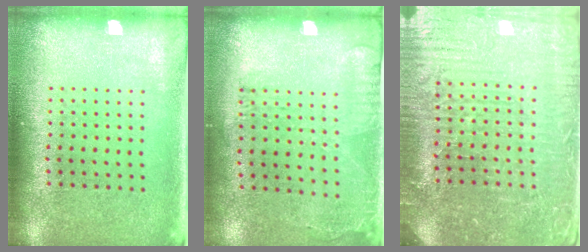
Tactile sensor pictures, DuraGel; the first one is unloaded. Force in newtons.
{"total": 1.7, "press": 1.2, "slide": 1.2}
{"total": 4.5, "press": 4.4, "slide": 1.3}